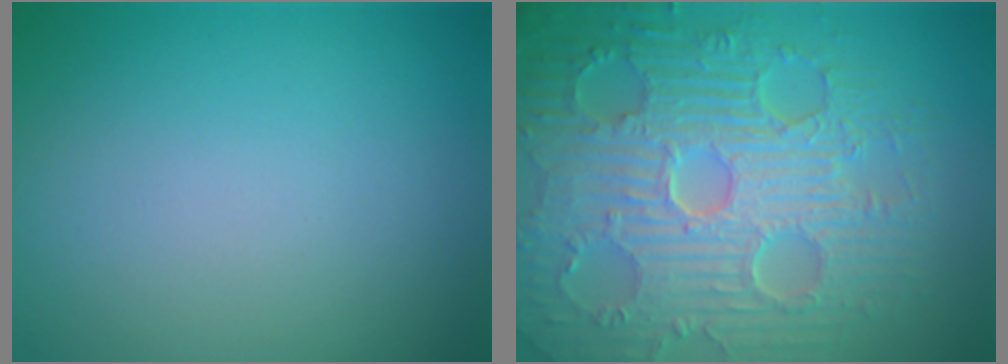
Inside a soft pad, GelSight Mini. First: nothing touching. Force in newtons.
{"total": 9.8, "press": 6.8, "slide": 7.1}